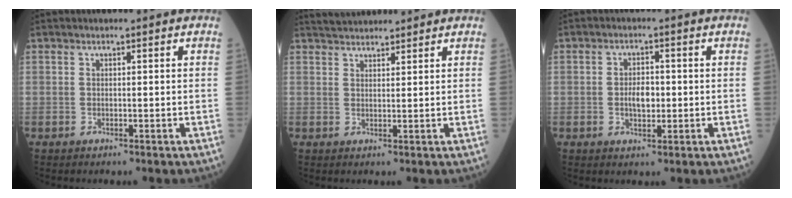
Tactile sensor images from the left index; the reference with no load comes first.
{"total": 5.3, "force": [5.1, 0.8, 1.2], "torque": [-0.021, 0.036, 0.084]}
{"total": 3.4, "force": [-0.3, 1.8, 2.9], "torque": [-0.053, 0.003, -0.004]}